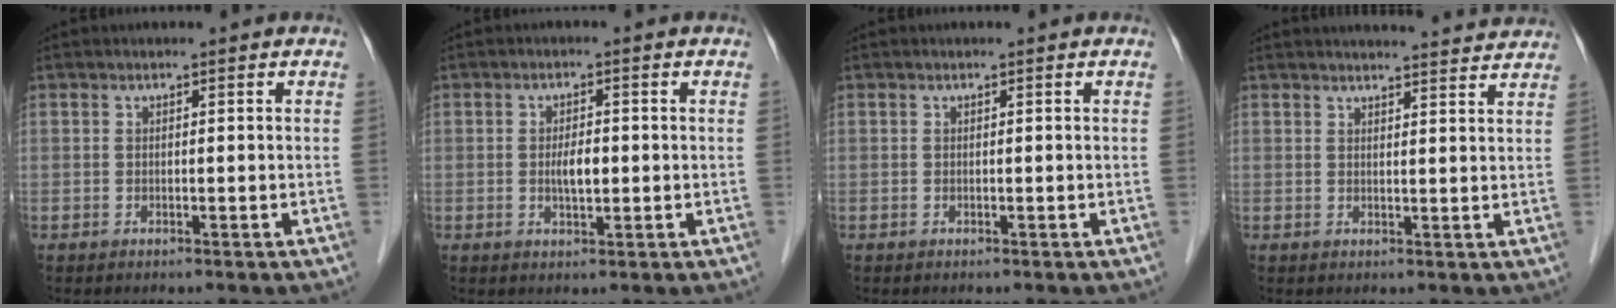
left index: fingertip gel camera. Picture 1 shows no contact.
{"total": 3.0, "force": [-0.4, 1.1, 2.7], "torque": [-0.054, -0.003, -0.005]}
{"total": 0.0}
{"total": 10.9, "force": [10.6, 0.8, 2.4], "torque": [-0.021, 0.007, 0.113]}